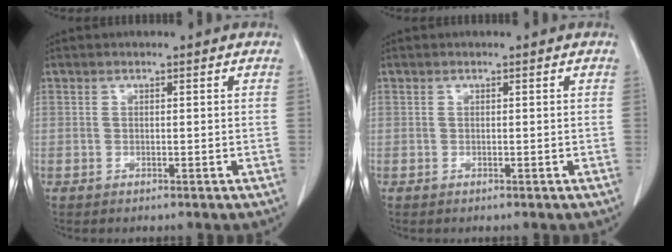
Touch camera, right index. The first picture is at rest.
{"total": 0.0}